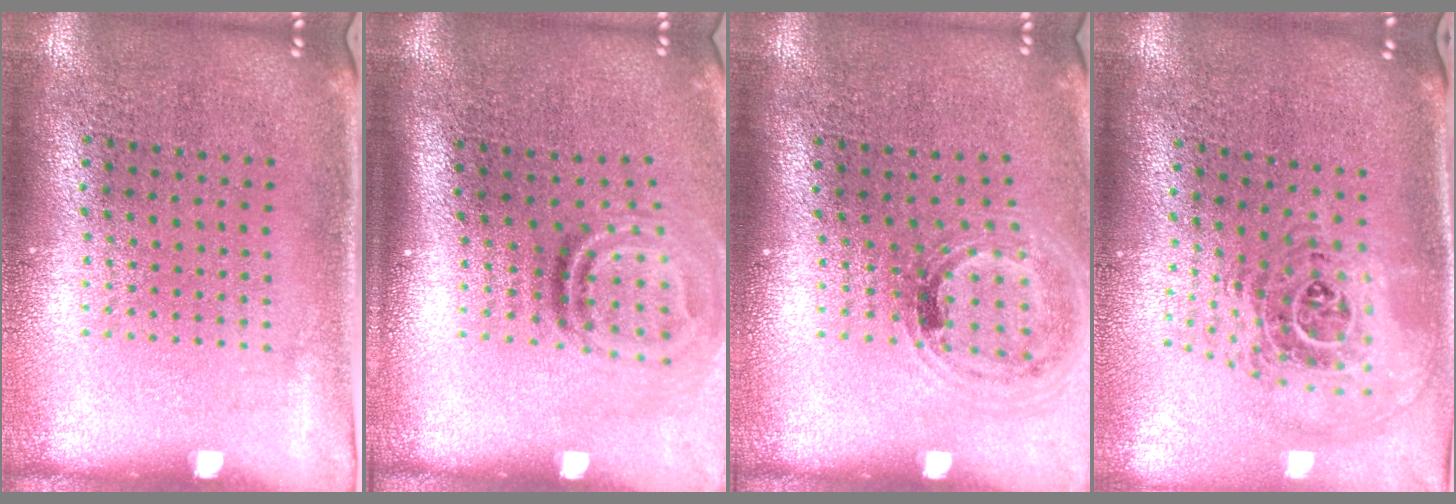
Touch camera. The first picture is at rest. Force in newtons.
{"total": 1.9, "press": 1.1, "slide": 1.6}
{"total": 1.0, "press": 1.0, "slide": 0.3}
{"total": 1.5, "press": 1.3, "slide": 0.8}